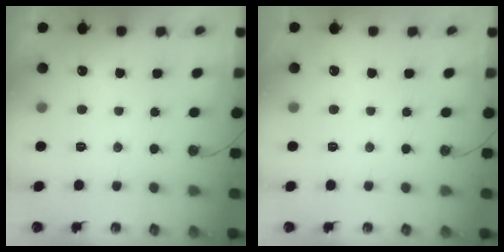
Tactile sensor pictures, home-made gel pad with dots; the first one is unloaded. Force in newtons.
{"total": 0.0}